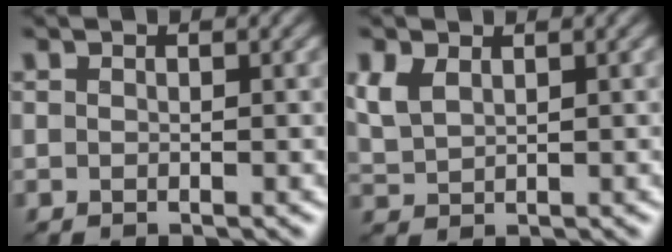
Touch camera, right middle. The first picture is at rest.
{"total": 2.4, "force": [1.3, 1.4, 1.4], "torque": [-0.046, 0.002, 0.031]}